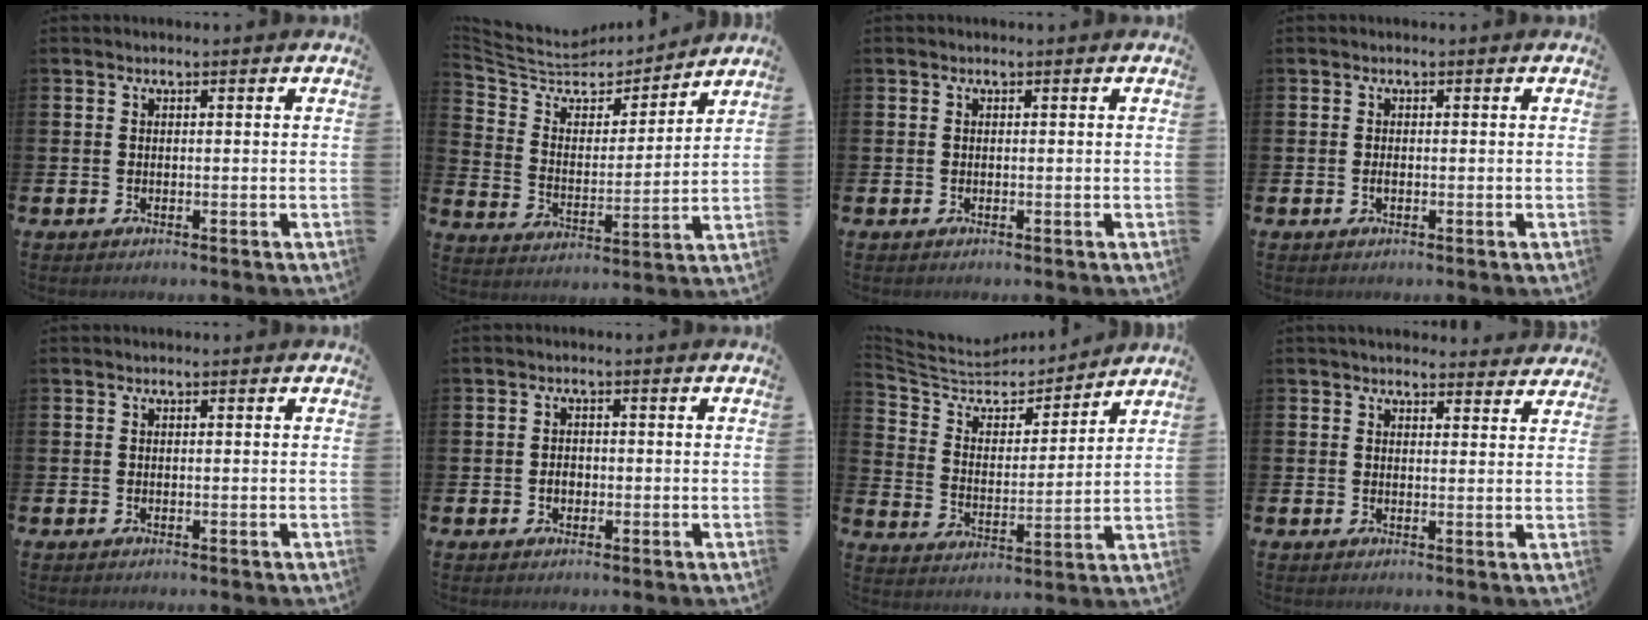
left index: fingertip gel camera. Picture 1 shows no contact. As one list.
[{"total": 7.2, "force": [6.3, 3.0, 1.8], "torque": [-0.078, -0.051, 0.105]}, {"total": 0.0}, {"total": 0.6, "force": [-0.1, 0.3, 0.5], "torque": [-0.015, 0.002, -0.002]}, {"total": 0.0}, {"total": 1.7, "force": [-0.4, 1.3, 1.0], "torque": [-0.008, 0.002, -0.012]}, {"total": 7.7, "force": [7.0, 2.7, 1.8], "torque": [-0.079, -0.056, 0.119]}, {"total": 2.8, "force": [2.7, 0.6, 0.3], "torque": [-0.003, -0.014, 0.048]}]